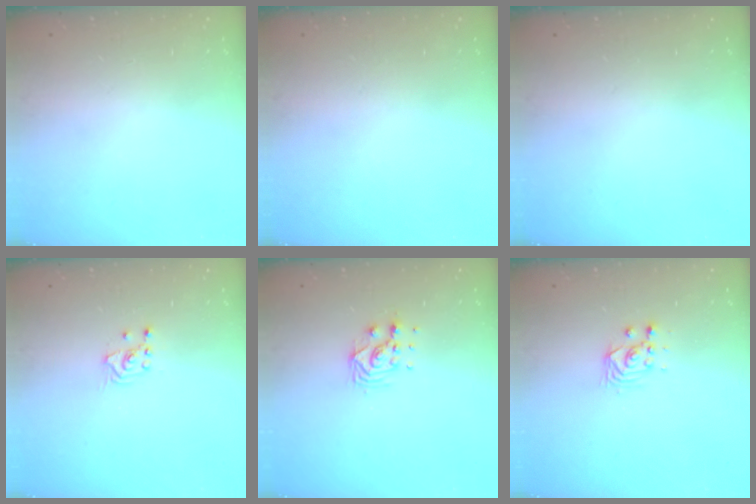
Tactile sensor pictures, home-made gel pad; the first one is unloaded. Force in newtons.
{"total": 0.0}
{"total": 0.0}
{"total": 2.5, "press": 2.4, "slide": 0.9}
{"total": 7.8, "press": 7.8, "slide": 0.7}
{"total": 2.8, "press": 2.8, "slide": 0.2}